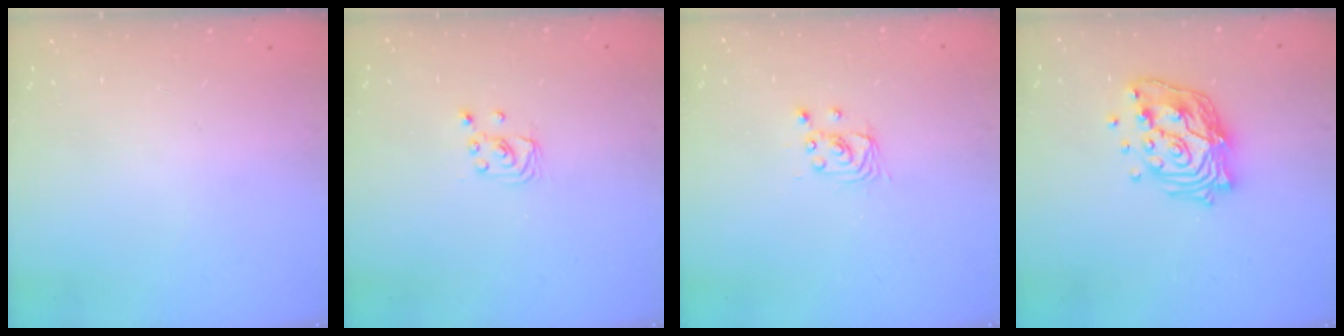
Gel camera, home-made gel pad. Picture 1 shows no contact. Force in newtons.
{"total": 2.0, "press": 2.0, "slide": 0.2}
{"total": 2.8, "press": 2.8, "slide": 0.1}
{"total": 15.2, "press": 15.1, "slide": 1.5}